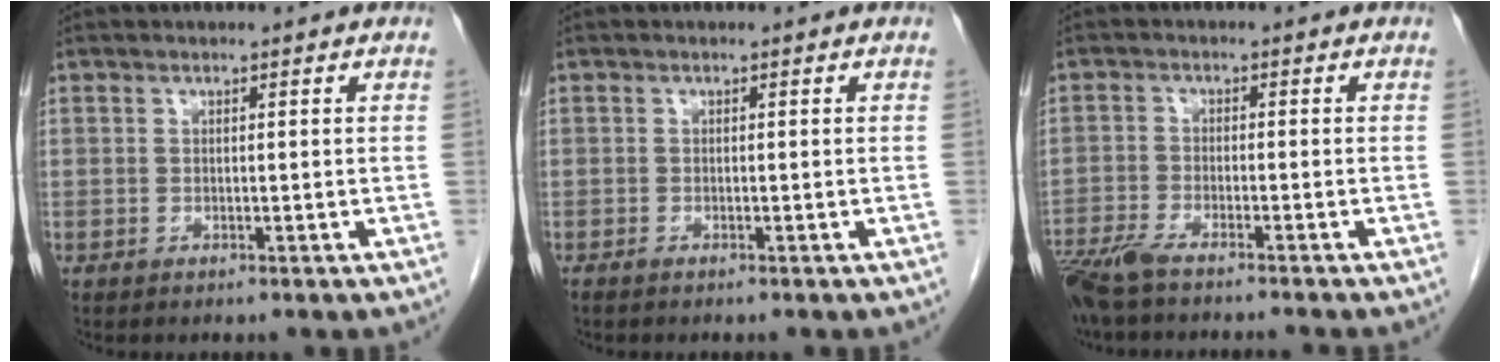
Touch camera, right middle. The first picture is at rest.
{"total": 0.6, "force": [-0.5, 0.0, 0.3], "torque": [-0.010, -0.002, -0.010]}
{"total": 8.6, "force": [-7.4, 0.2, 4.4], "torque": [-0.072, -0.020, -0.128]}